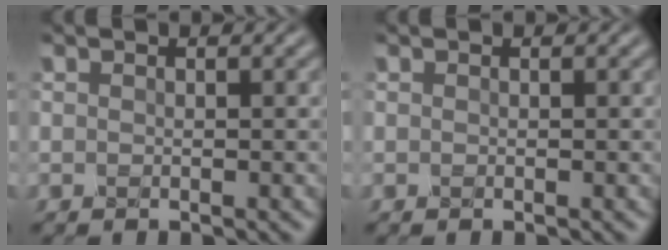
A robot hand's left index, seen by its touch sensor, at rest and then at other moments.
{"total": 0.0}